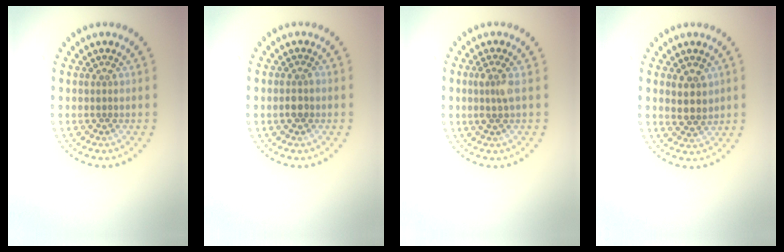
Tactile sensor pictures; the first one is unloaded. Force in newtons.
{"total": 1.1, "press": 1.0, "slide": 0.5}
{"total": 1.7, "press": 1.4, "slide": 0.9}
{"total": 2.5, "press": 2.2, "slide": 1.0}